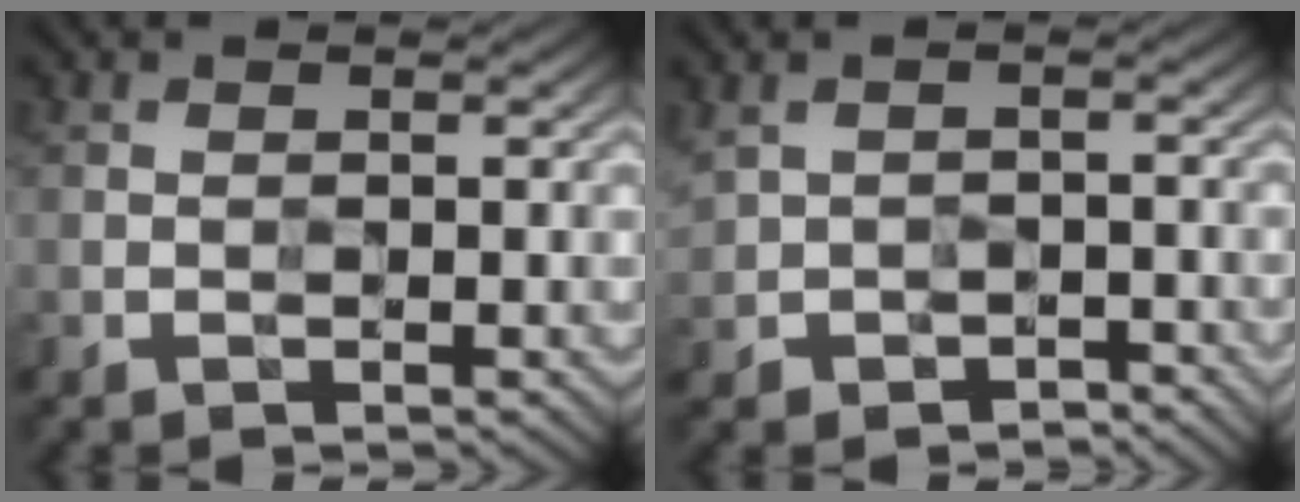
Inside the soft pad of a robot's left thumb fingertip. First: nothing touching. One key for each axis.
{"total": 3.9, "fx": -1.8, "fy": 3.0, "fz": 1.6, "tx": -0.030, "ty": -0.020, "tz": -0.031}